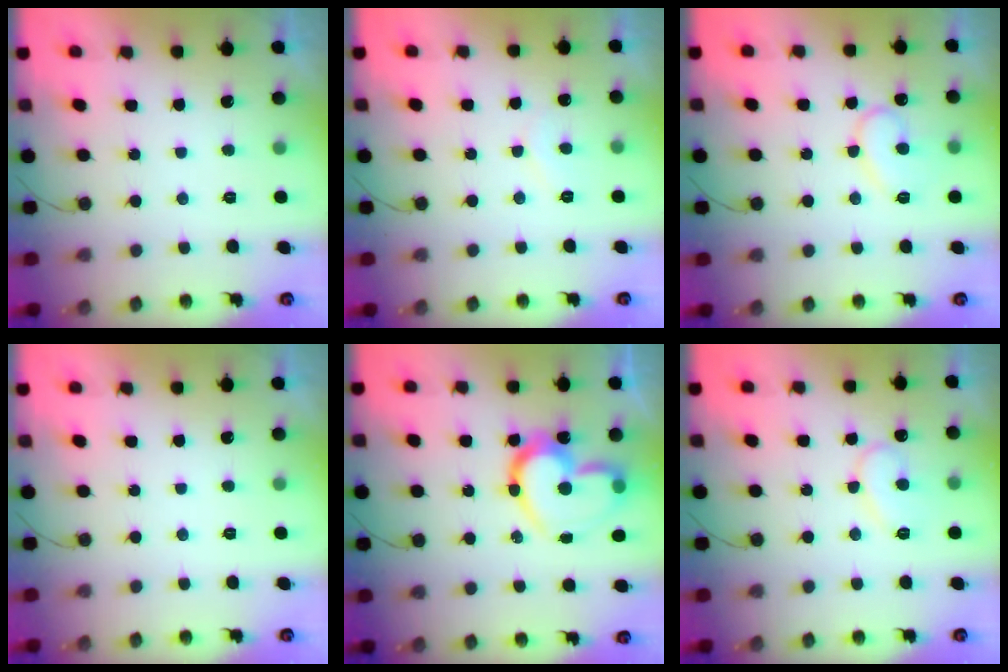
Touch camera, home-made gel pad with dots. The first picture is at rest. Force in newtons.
{"total": 4.8, "press": 4.8, "slide": 0.5}
{"total": 11.0, "press": 11.0, "slide": 1.0}
{"total": 0.0}
{"total": 19.3, "press": 19.2, "slide": 1.6}
{"total": 9.8, "press": 9.8, "slide": 0.9}